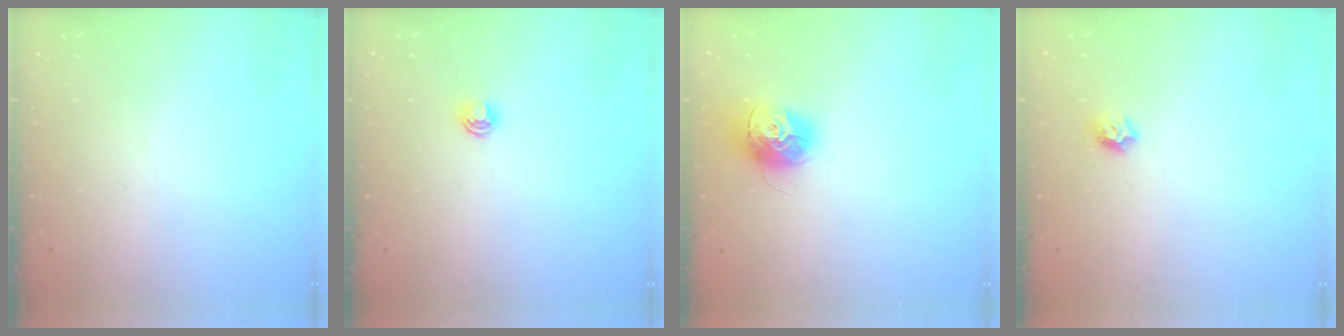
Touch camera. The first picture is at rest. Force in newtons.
{"total": 4.2, "press": 4.2, "slide": 0.6}
{"total": 12.9, "press": 12.8, "slide": 1.3}
{"total": 6.0, "press": 6.0, "slide": 0.8}